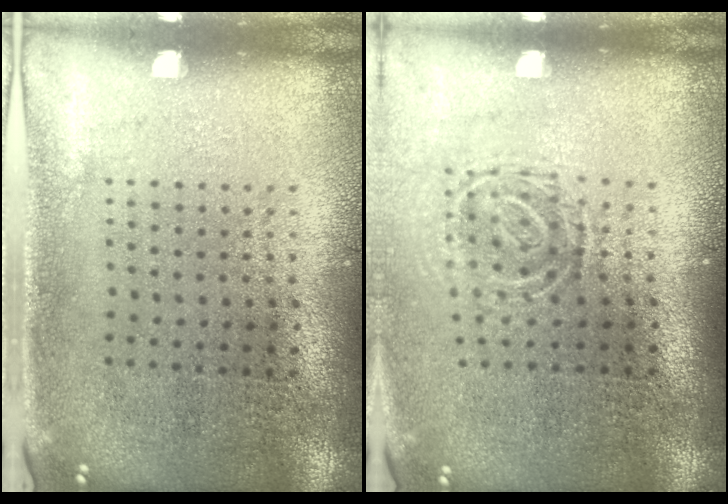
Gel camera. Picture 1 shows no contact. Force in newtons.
{"total": 1.6, "press": 1.1, "slide": 1.2}